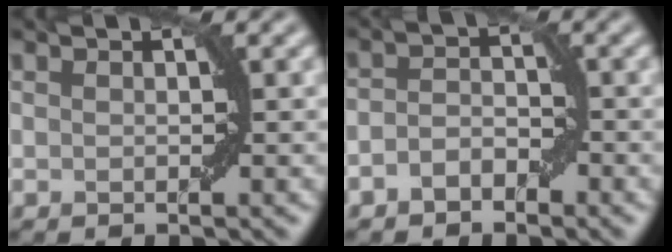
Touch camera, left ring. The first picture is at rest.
{"total": 2.2, "force": [-1.2, 1.4, 1.2], "torque": [-0.022, 0.007, -0.026]}